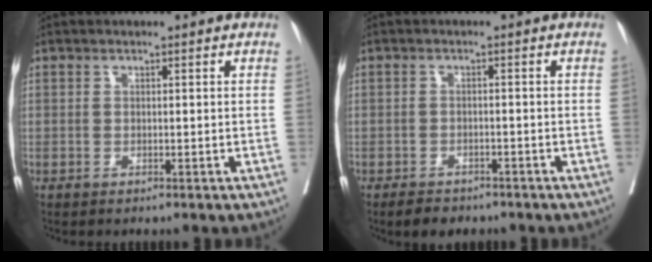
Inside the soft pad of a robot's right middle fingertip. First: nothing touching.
{"total": 3.9, "force": [-3.1, 1.9, 1.3], "torque": [-0.021, -0.001, -0.043]}